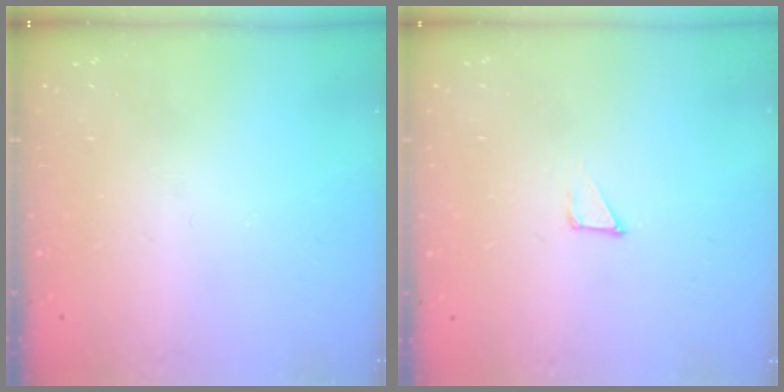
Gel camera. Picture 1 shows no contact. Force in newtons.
{"total": 1.2, "press": 1.2, "slide": 0.0}